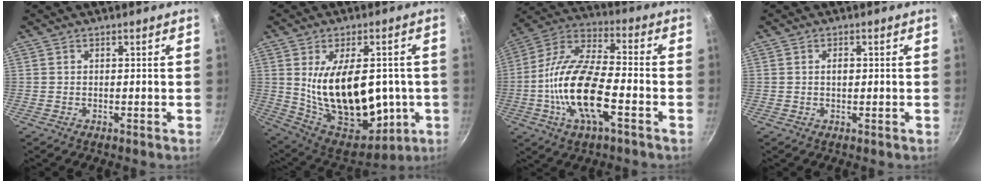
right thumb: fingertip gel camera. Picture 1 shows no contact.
{"total": 22.2, "force": [-0.7, 12.5, 18.3], "torque": [-0.274, -0.009, 0.028]}
{"total": 18.4, "force": [-4.7, 7.1, 16.3], "torque": [-0.325, 0.031, -0.089]}
{"total": 1.6, "force": [0.2, 1.0, 1.2], "torque": [-0.014, 0.003, 0.002]}